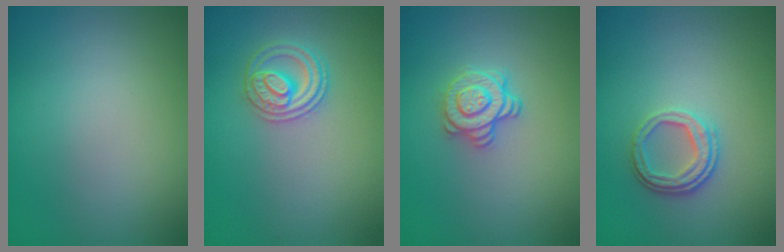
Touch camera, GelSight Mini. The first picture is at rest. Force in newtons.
{"total": 2.7, "press": 2.6, "slide": 0.3}
{"total": 2.9, "press": 2.5, "slide": 1.3}
{"total": 2.5, "press": 2.1, "slide": 1.4}